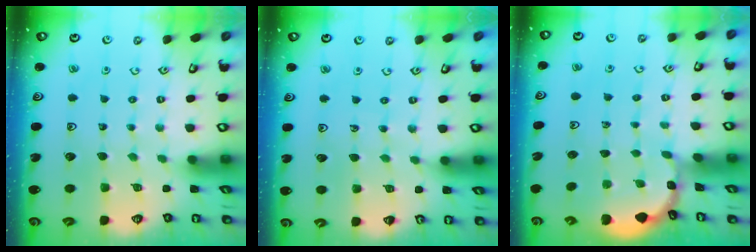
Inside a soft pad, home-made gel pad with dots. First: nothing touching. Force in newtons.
{"total": 3.6, "press": 3.5, "slide": 1.0}
{"total": 1.6, "press": 1.6, "slide": 0.1}